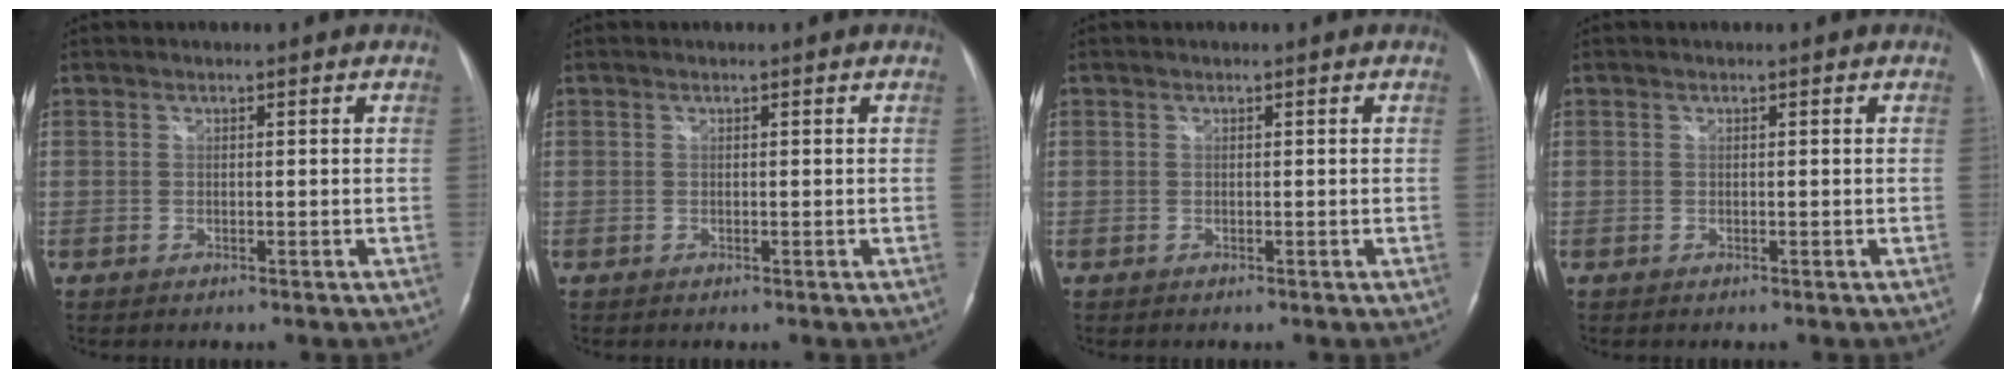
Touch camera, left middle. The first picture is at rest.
{"total": 0.0}
{"total": 0.0}
{"total": 0.0}